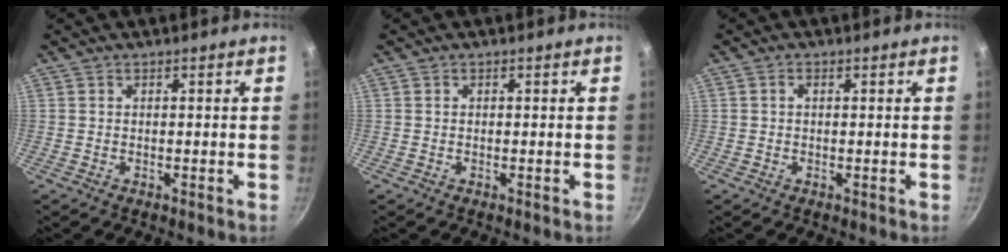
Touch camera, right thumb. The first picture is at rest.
{"total": 0.0}
{"total": 1.0, "force": [0.2, 0.6, 0.7], "torque": [-0.013, 0.005, 0.002]}